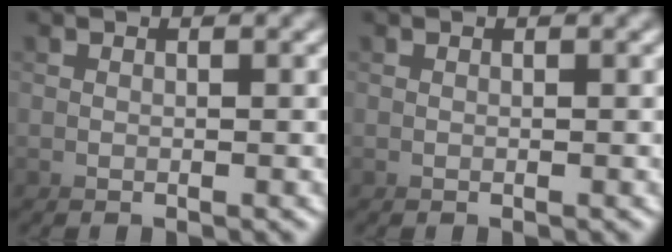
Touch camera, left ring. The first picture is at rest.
{"total": 0.0}